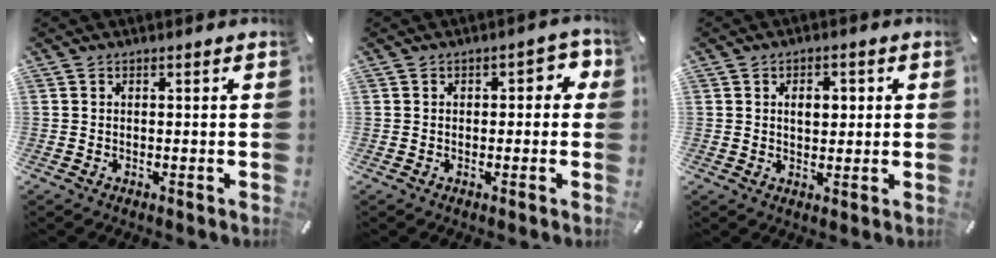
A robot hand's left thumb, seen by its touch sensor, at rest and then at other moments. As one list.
[{"total": 3.6, "force": [0.4, 2.3, 2.8], "torque": [-0.032, 0.003, -0.002]}, {"total": 4.3, "force": [0.8, 3.0, 3.0], "torque": [-0.033, -0.004, 0.003]}]